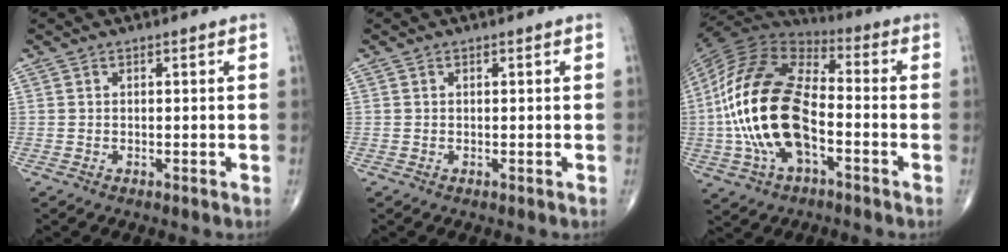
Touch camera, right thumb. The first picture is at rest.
{"total": 0.0}
{"total": 22.5, "force": [-3.8, 11.7, 18.8], "torque": [-0.379, 0.023, -0.074]}